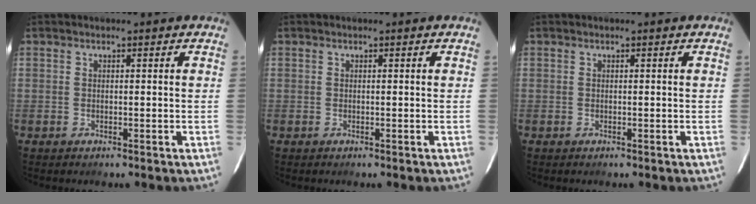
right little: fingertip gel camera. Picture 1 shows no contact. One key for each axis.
{"total": 0.0}
{"total": 0.0}